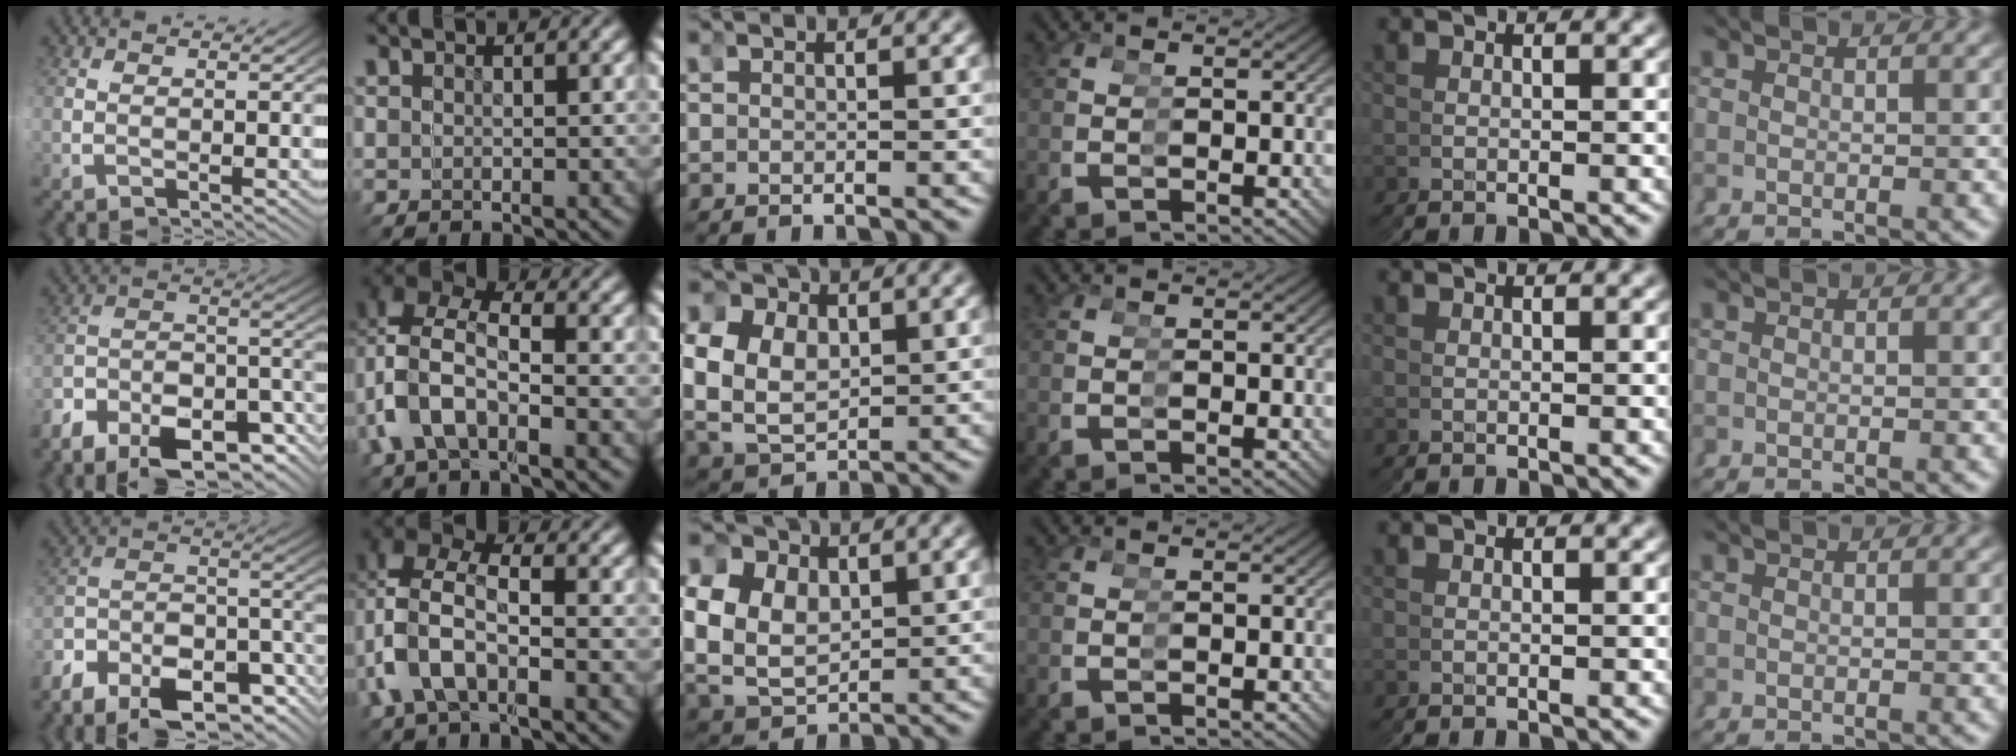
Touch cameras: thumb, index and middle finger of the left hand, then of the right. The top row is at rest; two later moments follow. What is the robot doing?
{"motion": "grasp_and_lifting", "object": "pipette"}